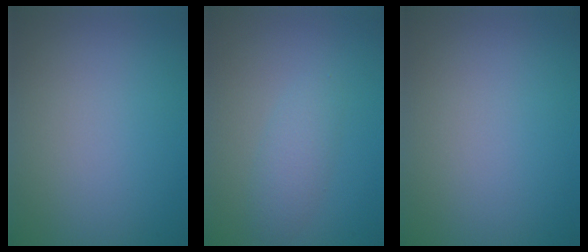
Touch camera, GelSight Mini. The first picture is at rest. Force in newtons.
{"total": 2.0, "press": 2.0, "slide": 0.1}
{"total": 0.0}